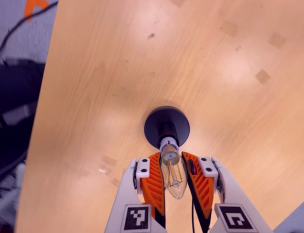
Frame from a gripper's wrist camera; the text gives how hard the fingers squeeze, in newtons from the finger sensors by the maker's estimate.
{"total": 18.1, "left": 18.0, "right": 18.3}